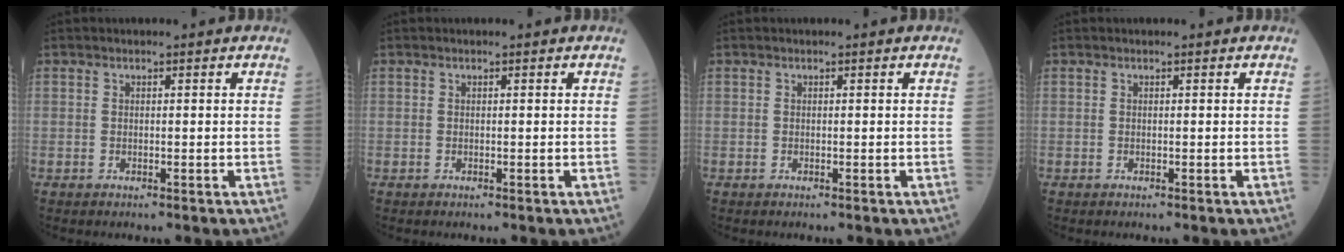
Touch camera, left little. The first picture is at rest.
{"total": 0.0}
{"total": 0.0}
{"total": 0.0}